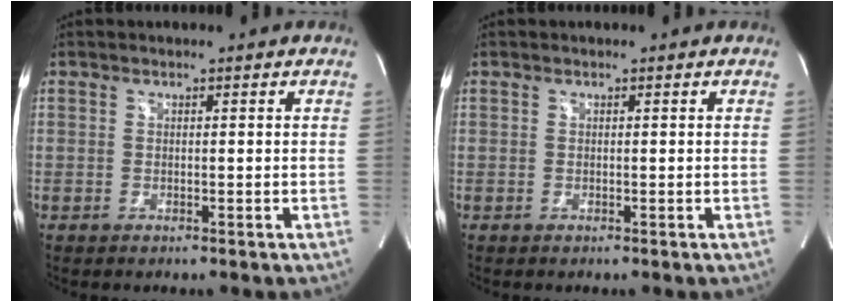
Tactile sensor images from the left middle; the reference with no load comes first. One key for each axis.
{"total": 0.0}